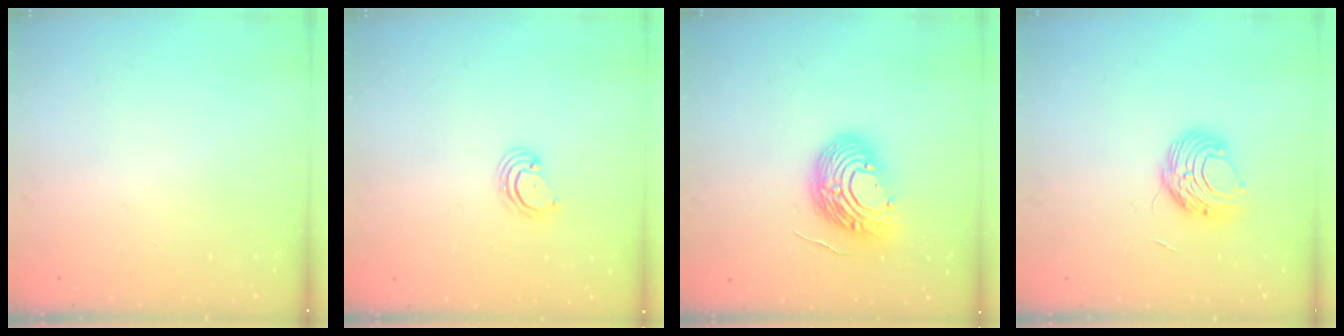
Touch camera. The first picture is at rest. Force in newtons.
{"total": 2.7, "press": 2.7, "slide": 0.7}
{"total": 13.7, "press": 13.6, "slide": 1.8}
{"total": 9.7, "press": 9.7, "slide": 0.9}